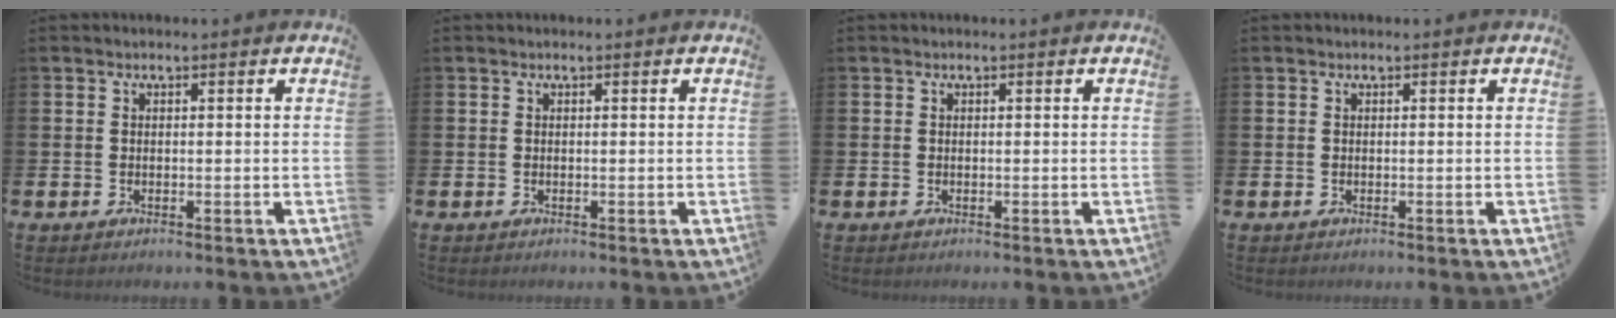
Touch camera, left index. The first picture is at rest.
{"total": 0.0}
{"total": 0.0}
{"total": 0.0}